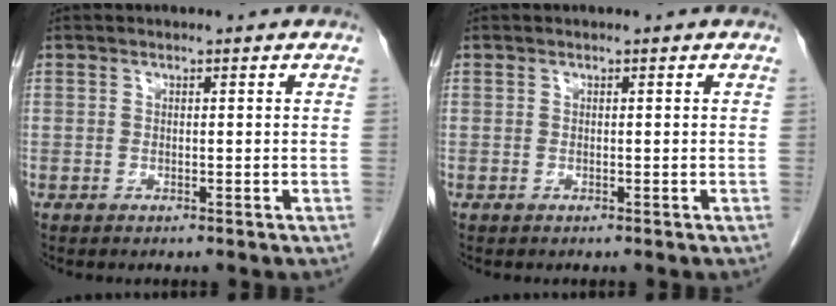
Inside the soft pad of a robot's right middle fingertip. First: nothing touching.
{"total": 0.0}